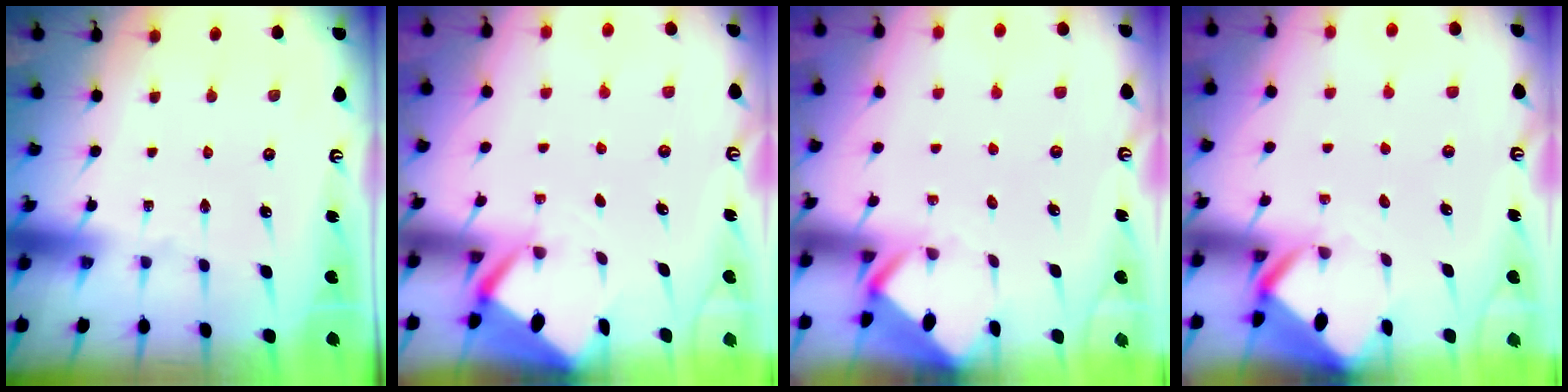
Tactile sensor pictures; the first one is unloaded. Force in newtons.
{"total": 2.8, "press": 2.8, "slide": 0.3}
{"total": 3.5, "press": 3.5, "slide": 0.3}
{"total": 3.2, "press": 3.2, "slide": 0.2}